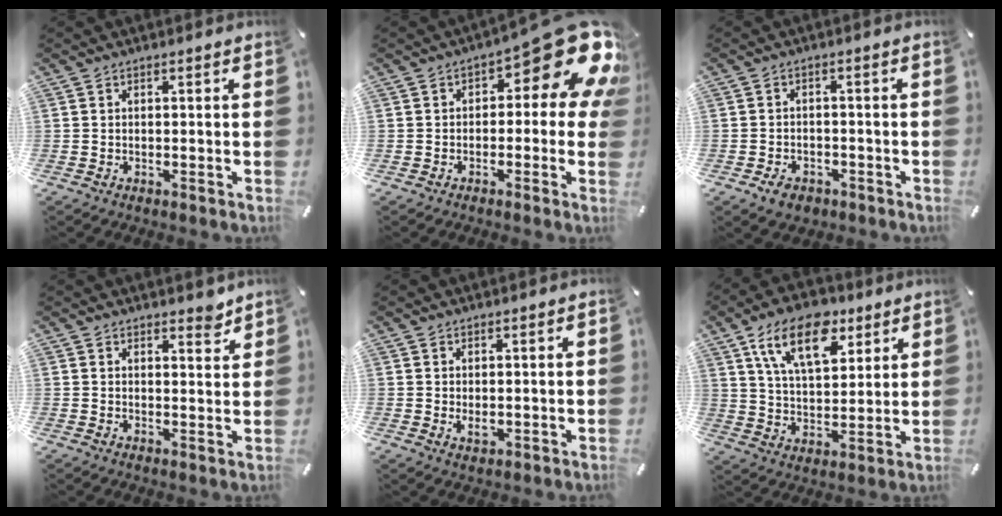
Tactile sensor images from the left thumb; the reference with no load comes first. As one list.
[{"total": 15.7, "force": [6.9, 6.2, 12.6], "torque": [-0.159, -0.054, 0.115]}, {"total": 3.5, "force": [-2.1, 2.5, 1.2], "torque": [-0.025, 0.008, -0.041]}, {"total": 3.6, "force": [3.2, 1.6, 0.7], "torque": [0.004, -0.022, 0.054]}, {"total": 1.8, "force": [0.5, 1.2, 1.2], "torque": [-0.017, -0.002, 0.008]}, {"total": 15.5, "force": [8.7, 8.2, 9.8], "torque": [-0.172, -0.020, 0.156]}]